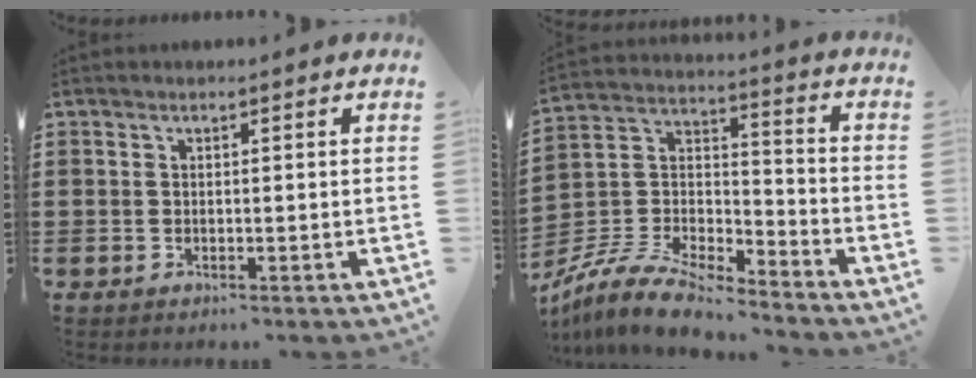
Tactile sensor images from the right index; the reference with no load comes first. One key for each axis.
{"total": 9.2, "fx": -8.5, "fy": 1.7, "fz": 3.1, "tx": -0.077, "ty": 0.008, "tz": -0.173}